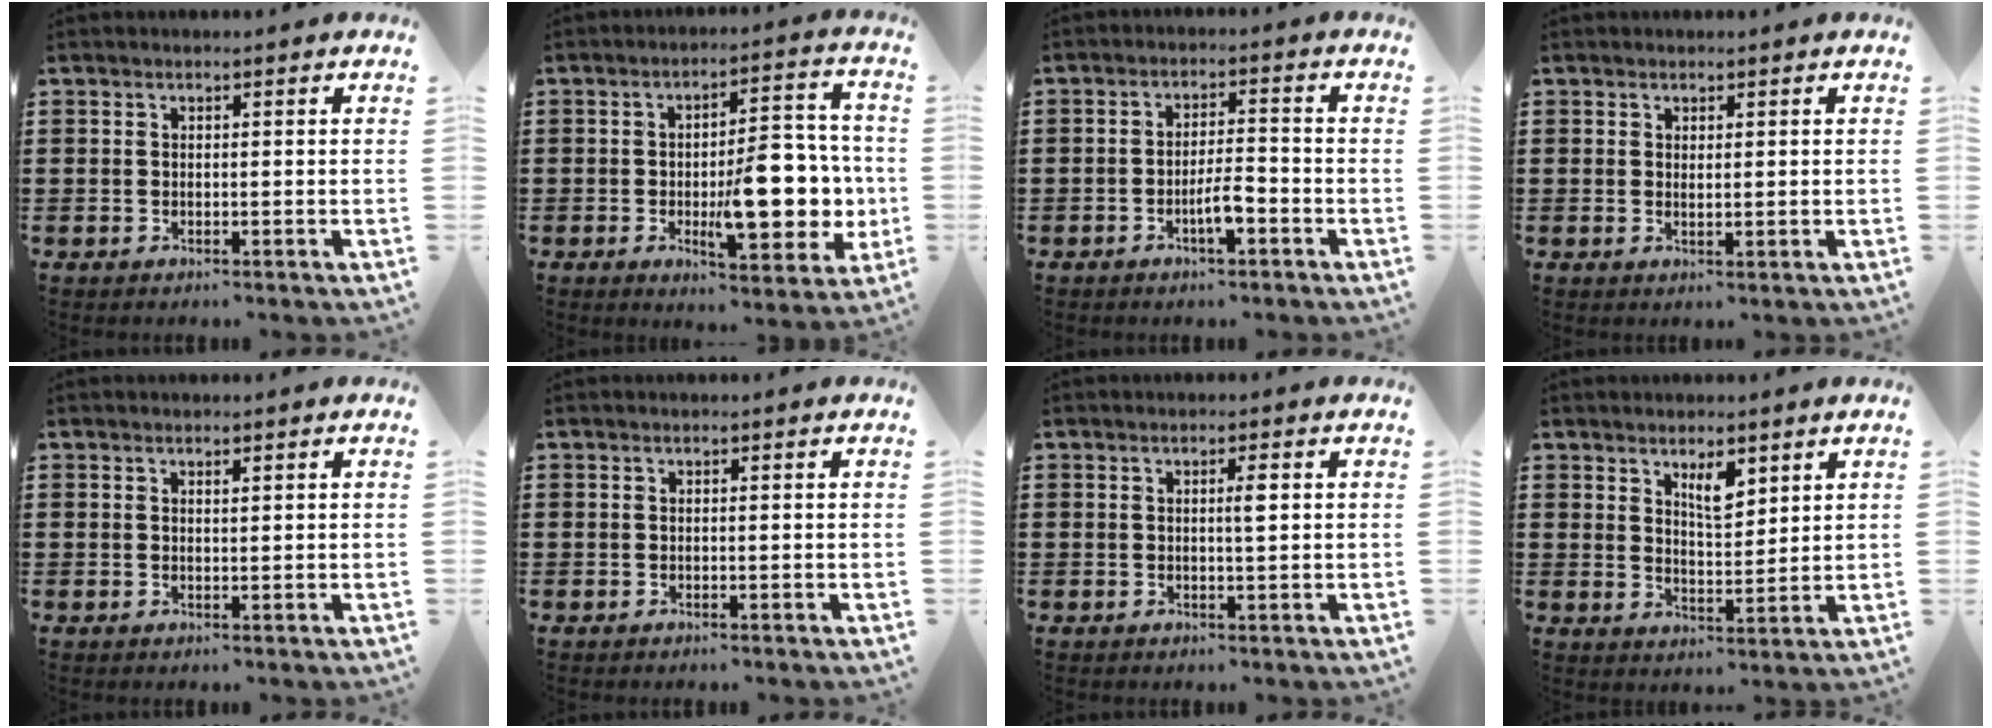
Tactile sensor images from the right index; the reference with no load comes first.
{"total": 13.2, "force": [-2.2, 5.7, 11.7], "torque": [-0.146, -0.006, -0.034]}
{"total": 4.3, "force": [-2.0, 1.2, 3.6], "torque": [-0.075, 0.001, -0.042]}
{"total": 0.8, "force": [0.7, 0.1, 0.5], "torque": [-0.010, 0.002, 0.013]}
{"total": 0.6, "force": [0.4, 0.2, 0.4], "torque": [-0.008, 0.001, 0.008]}
{"total": 0.0}
{"total": 2.0, "force": [0.4, 0.2, 1.9], "torque": [-0.037, 0.002, 0.005]}
{"total": 4.6, "force": [2.8, 1.8, 3.2], "torque": [-0.054, -0.001, 0.046]}